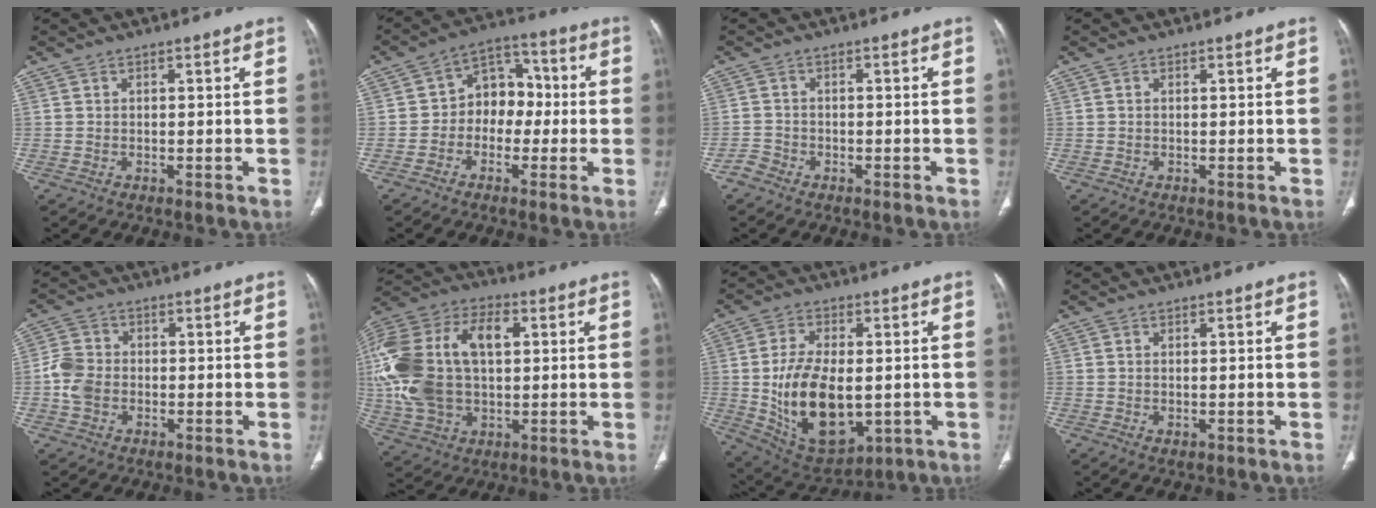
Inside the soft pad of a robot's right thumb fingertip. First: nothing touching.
{"total": 9.5, "force": [-0.9, 7.4, 5.8], "torque": [-0.045, 0.039, -0.029]}
{"total": 1.9, "force": [-1.4, 1.2, 0.2], "torque": [-0.005, 0.005, -0.033]}
{"total": 0.0}
{"total": 5.6, "force": [-1.1, 4.5, 3.2], "torque": [-0.057, 0.011, -0.027]}
{"total": 24.5, "force": [3.2, 15.2, 19.0], "torque": [-0.412, 0.017, 0.059]}
{"total": 17.6, "force": [-1.6, 9.9, 14.4], "torque": [-0.241, -0.007, -0.001]}
{"total": 0.8, "force": [-0.2, 0.5, 0.7], "torque": [-0.018, -0.005, -0.001]}